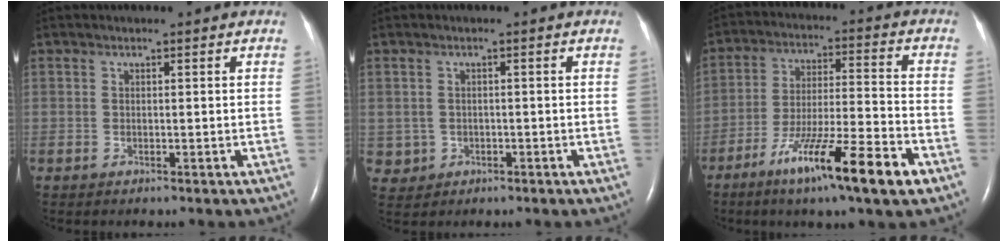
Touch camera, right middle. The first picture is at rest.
{"total": 2.6, "force": [-0.5, 2.5, 0.3], "torque": [-0.005, 0.006, -0.001]}
{"total": 14.6, "force": [-8.4, 0.3, 11.9], "torque": [-0.208, -0.029, -0.144]}